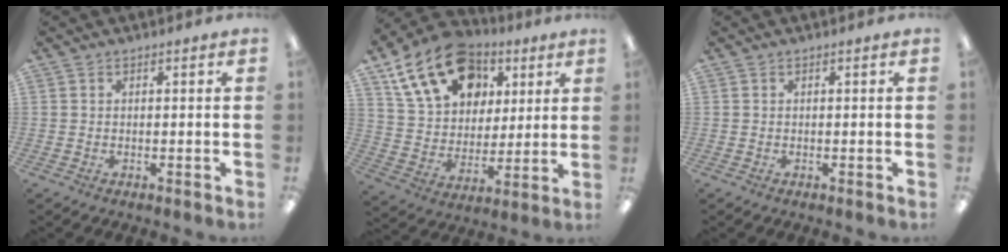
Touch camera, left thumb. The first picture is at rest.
{"total": 20.1, "force": [10.8, 13.8, 9.8], "torque": [-0.172, -0.037, 0.203]}
{"total": 0.0}